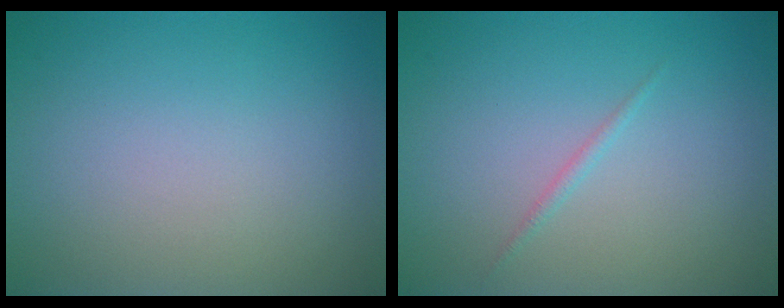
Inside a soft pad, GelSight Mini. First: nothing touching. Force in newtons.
{"total": 0.6, "press": 0.6, "slide": 0.0}